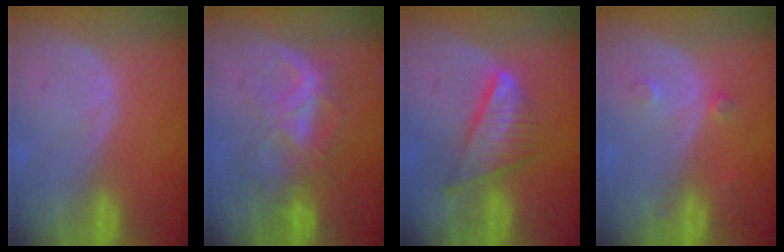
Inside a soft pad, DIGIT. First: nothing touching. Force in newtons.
{"total": 6.5, "press": 6.5, "slide": 0.3}
{"total": 7.4, "press": 6.5, "slide": 3.6}
{"total": 1.9, "press": 1.6, "slide": 1.0}